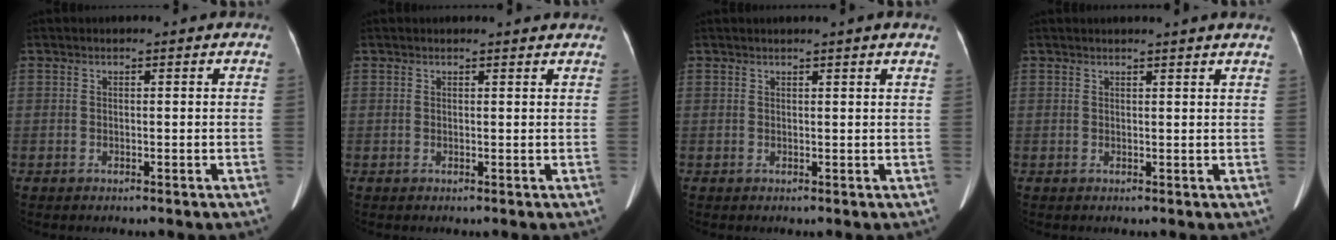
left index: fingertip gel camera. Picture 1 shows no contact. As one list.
[{"total": 3.0, "force": [2.9, 0.2, 0.6], "torque": [-0.013, 0.001, 0.022]}, {"total": 2.2, "force": [1.8, -0.6, 1.2], "torque": [-0.021, 0.004, 0.024]}, {"total": 4.8, "force": [4.3, -0.6, 2.0], "torque": [-0.026, 0.009, 0.038]}]